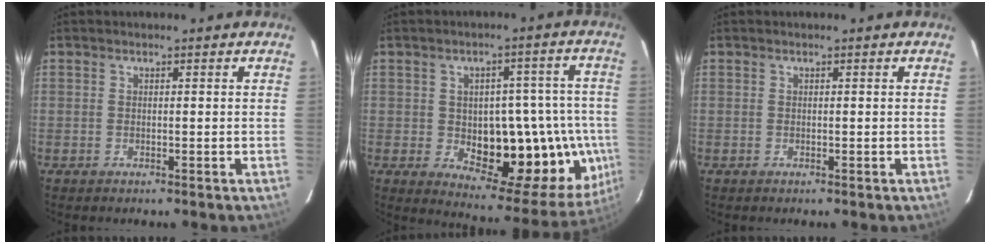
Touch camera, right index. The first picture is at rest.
{"total": 19.2, "force": [-3.1, 8.3, 17.0], "torque": [-0.172, 0.023, -0.012]}
{"total": 0.0}